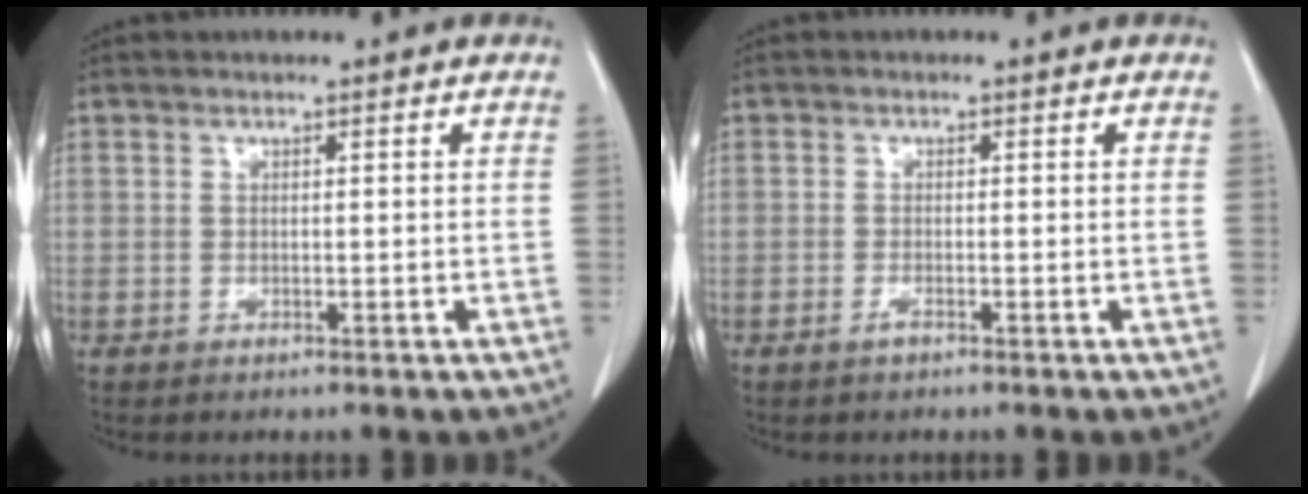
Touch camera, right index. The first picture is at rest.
{"total": 1.1, "force": [-0.8, 0.2, 0.7], "torque": [-0.016, 0.000, -0.014]}